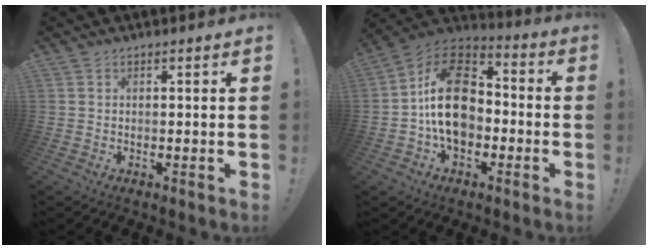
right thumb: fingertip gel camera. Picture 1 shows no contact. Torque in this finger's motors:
{"motor_torque": [1.76, 2.50, 1.37, -1.20, 0.63]}